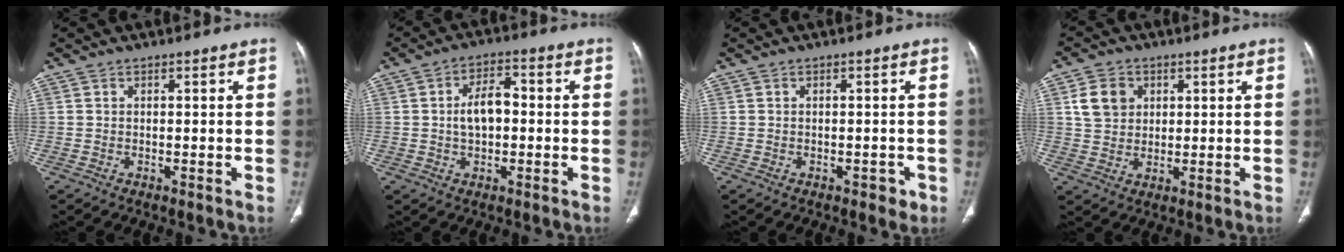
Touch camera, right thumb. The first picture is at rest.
{"total": 6.6, "force": [-0.1, 4.0, 5.3], "torque": [-0.083, 0.018, -0.007]}
{"total": 1.7, "force": [-0.9, 1.1, 1.0], "torque": [-0.004, 0.004, -0.008]}
{"total": 6.6, "force": [2.1, 5.4, 3.1], "torque": [-0.038, -0.004, 0.041]}